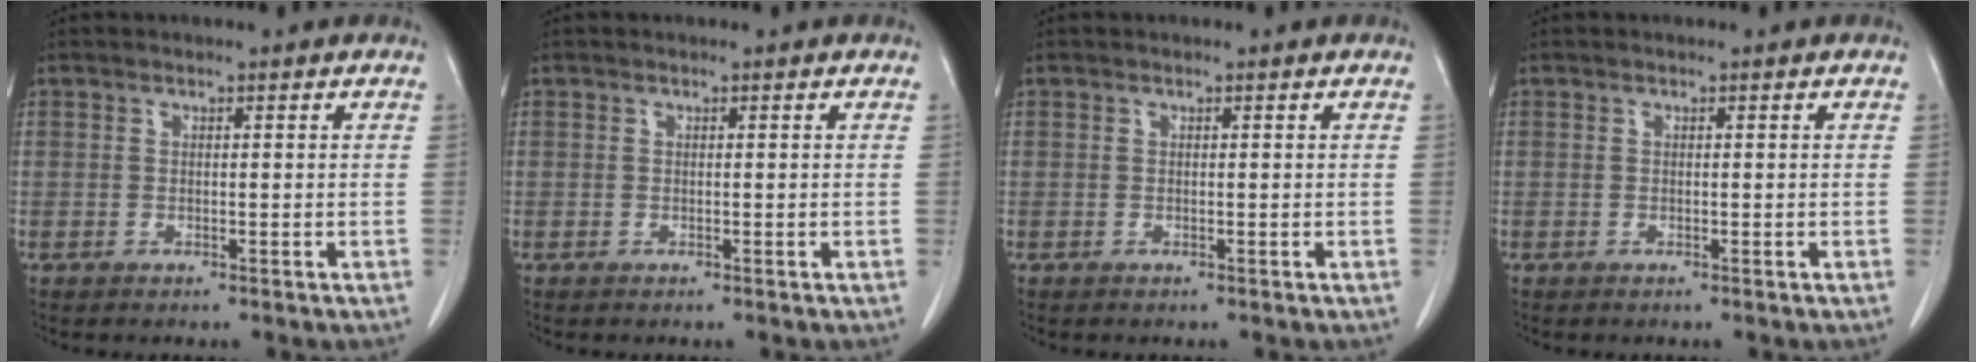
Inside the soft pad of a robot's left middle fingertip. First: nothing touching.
{"total": 0.0}
{"total": 0.0}
{"total": 0.0}